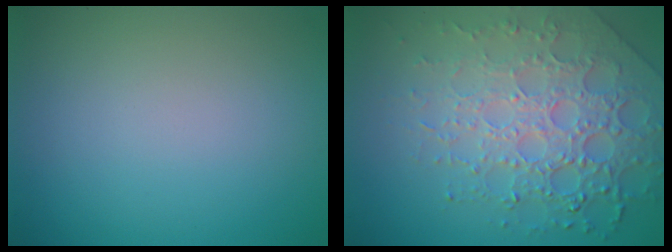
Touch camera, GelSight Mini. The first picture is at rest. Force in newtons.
{"total": 8.0, "press": 5.6, "slide": 5.8}